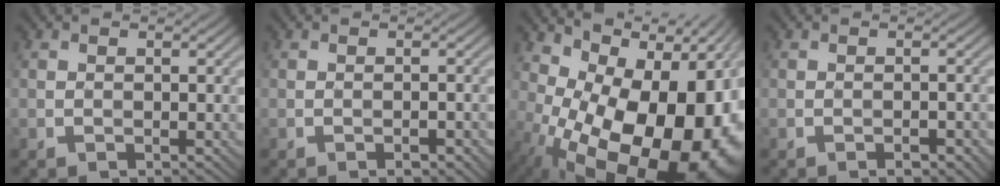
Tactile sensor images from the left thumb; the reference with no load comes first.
{"total": 1.4, "force": [-1.0, 0.1, 1.0], "torque": [-0.015, 0.006, -0.015]}
{"total": 20.0, "force": [-4.6, 11.4, 15.7], "torque": [-0.211, -0.025, -0.045]}
{"total": 1.7, "force": [-1.2, 0.3, 1.1], "torque": [-0.017, 0.006, -0.017]}